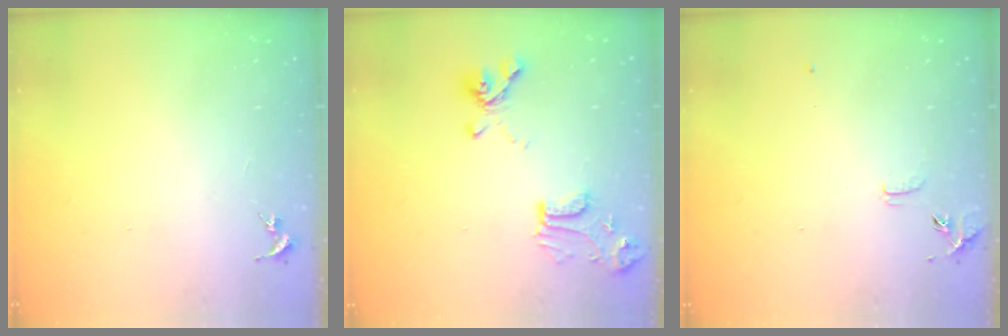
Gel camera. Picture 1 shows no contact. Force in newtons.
{"total": 14.3, "press": 14.2, "slide": 1.7}
{"total": 6.9, "press": 6.9, "slide": 0.6}